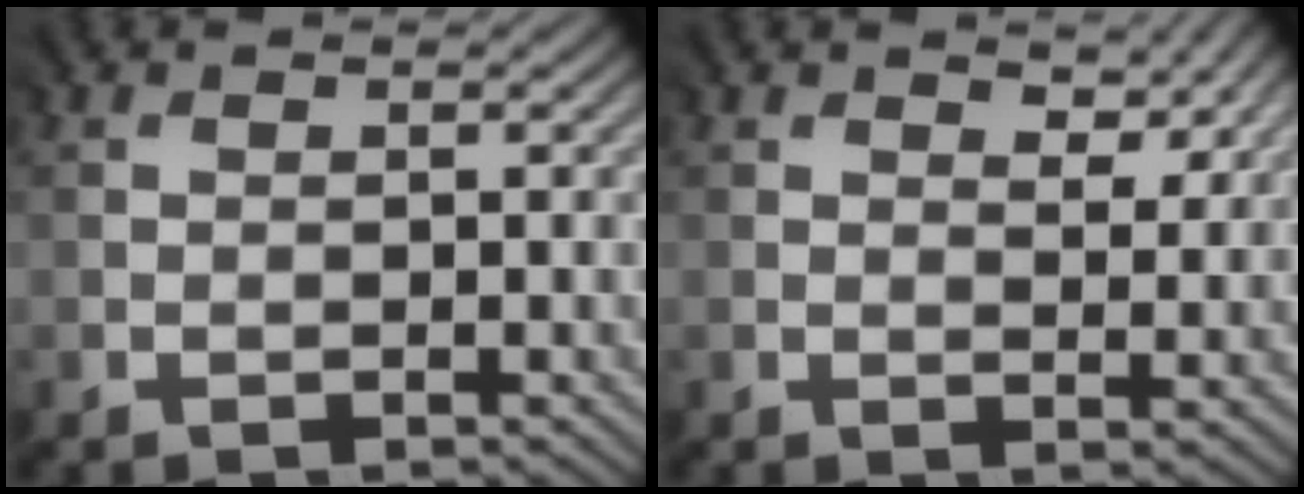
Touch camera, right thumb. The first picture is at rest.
{"total": 3.7, "force": [2.1, 2.0, 2.3], "torque": [-0.034, -0.009, 0.034]}